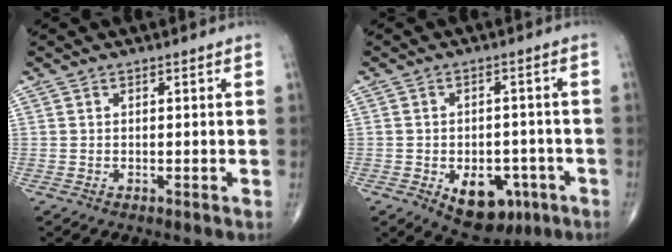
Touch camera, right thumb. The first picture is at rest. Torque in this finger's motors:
{"motor_torque": [2.43, 2.15, 0.92, -0.49, 0.07]}